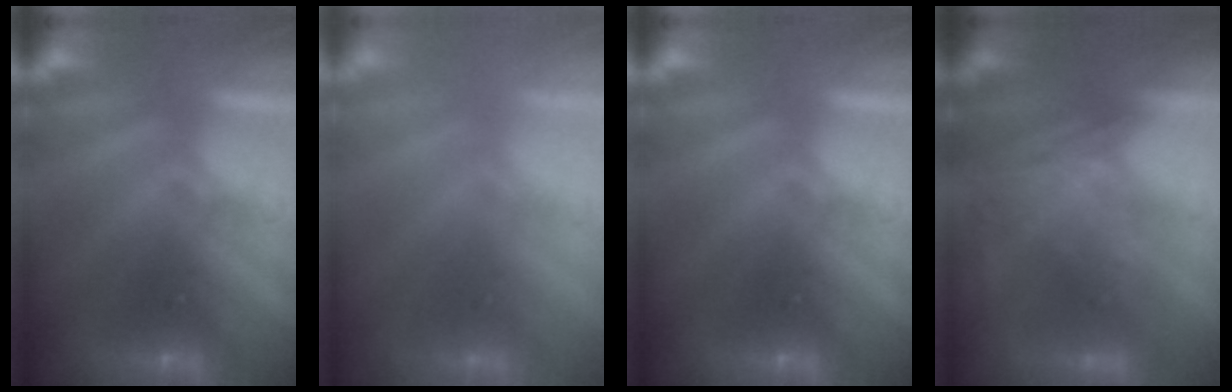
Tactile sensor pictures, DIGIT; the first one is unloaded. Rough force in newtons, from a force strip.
{"total": 3.1}
{"total": 0.0}
{"total": 1.3}